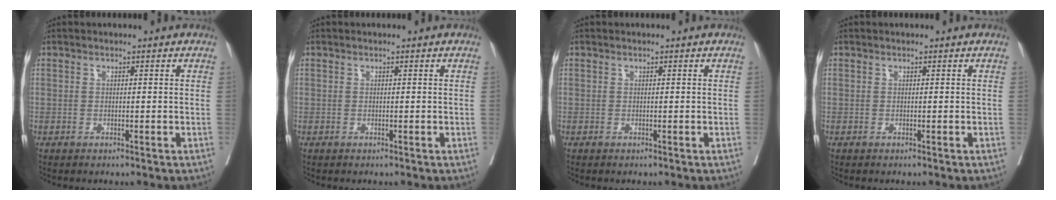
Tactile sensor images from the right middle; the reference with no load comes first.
{"total": 0.0}
{"total": 0.0}
{"total": 0.0}